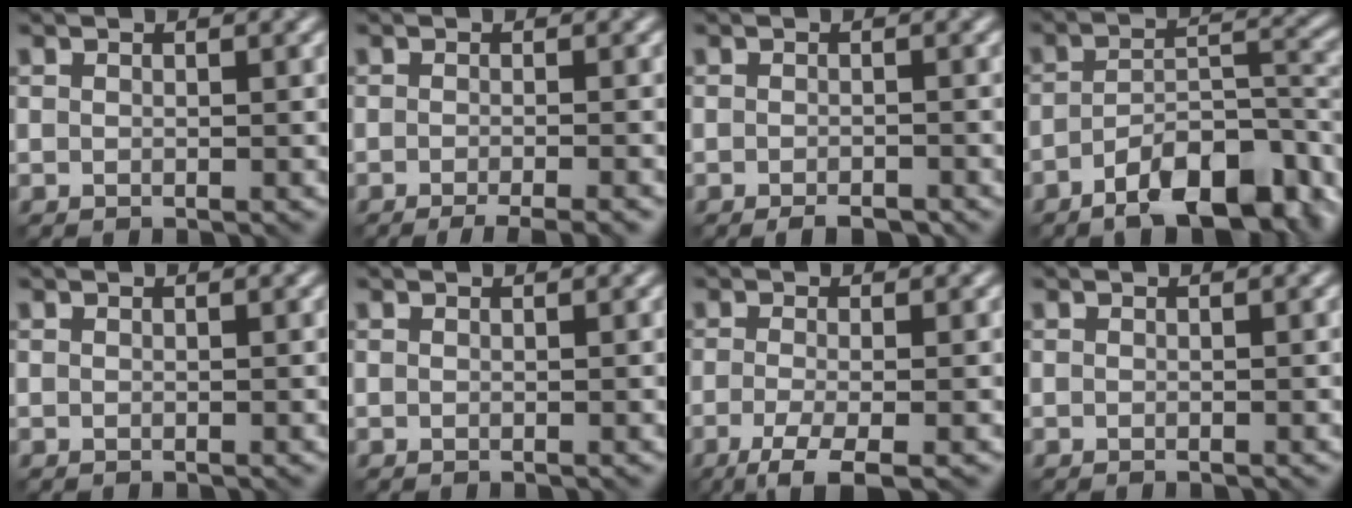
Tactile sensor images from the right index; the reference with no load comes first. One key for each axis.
{"total": 4.0, "fx": -2.7, "fy": 0.9, "fz": 2.8, "tx": -0.028, "ty": 0.001, "tz": -0.038}
{"total": 1.9, "fx": -1.4, "fy": 0.6, "fz": 1.1, "tx": -0.013, "ty": -0.003, "tz": -0.020}
{"total": 10.5, "fx": -6.1, "fy": 4.0, "fz": 7.5, "tx": -0.111, "ty": 0.000, "tz": -0.101}
{"total": 0.0}
{"total": 0.0}
{"total": 4.1, "fx": -2.2, "fy": 1.0, "fz": 3.4, "tx": -0.059, "ty": -0.008, "tz": -0.049}
{"total": 0.0}